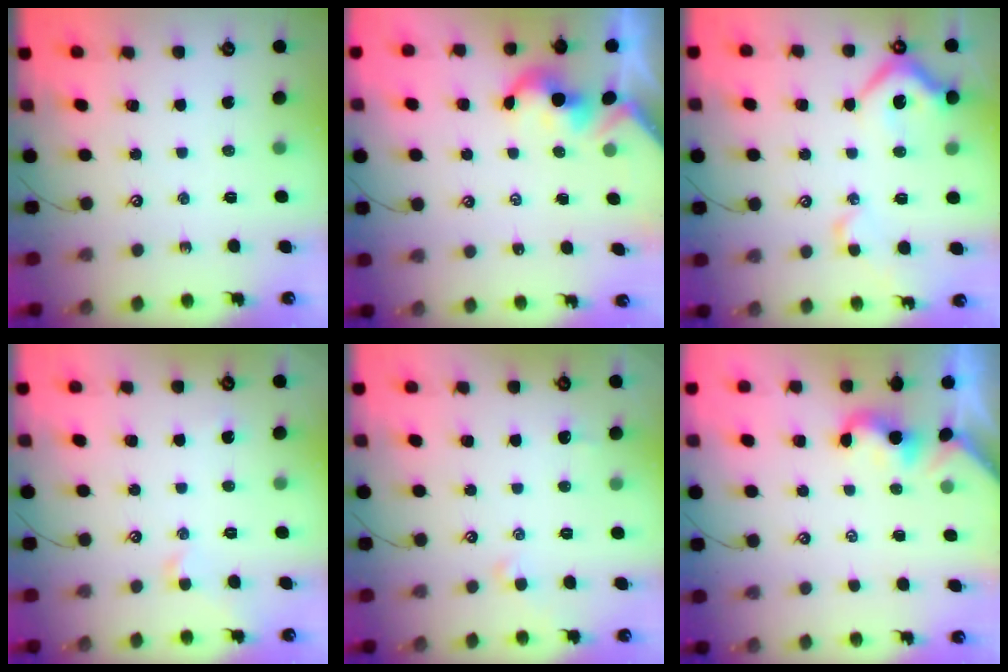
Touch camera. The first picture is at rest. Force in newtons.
{"total": 2.3, "press": 2.3, "slide": 0.3}
{"total": 8.2, "press": 8.0, "slide": 1.7}
{"total": 1.0, "press": 0.8, "slide": 0.6}
{"total": 1.0, "press": 0.7, "slide": 0.6}
{"total": 2.4, "press": 2.4, "slide": 0.1}